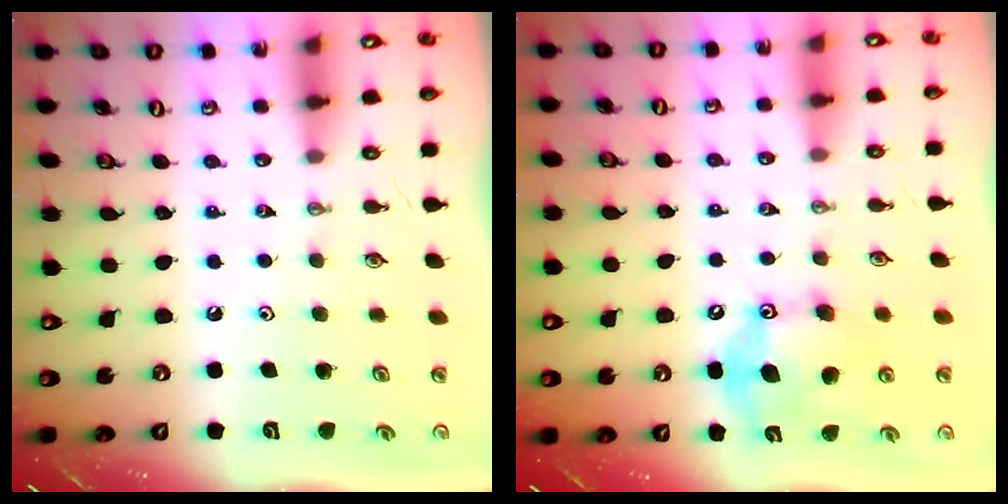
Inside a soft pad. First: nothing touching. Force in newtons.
{"total": 12.8, "press": 12.8, "slide": 0.2}